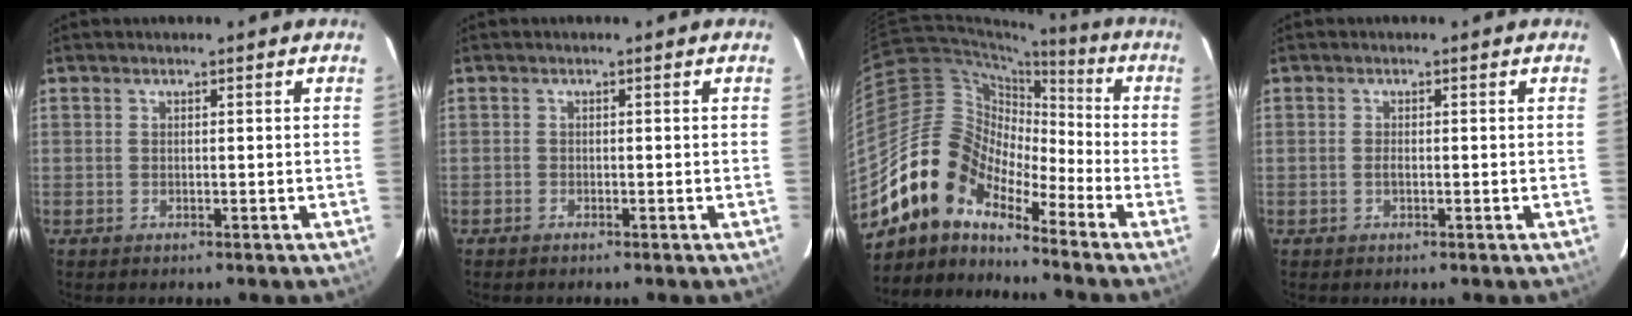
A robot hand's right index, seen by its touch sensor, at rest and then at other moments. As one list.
[{"total": 0.7, "force": [-0.6, 0.3, 0.0], "torque": [-0.005, 0.001, -0.014]}, {"total": 13.4, "force": [-10.8, 6.1, 5.1], "torque": [-0.088, 0.023, -0.221]}, {"total": 0.9, "force": [-0.3, 0.3, 0.7], "torque": [-0.015, -0.001, -0.006]}]